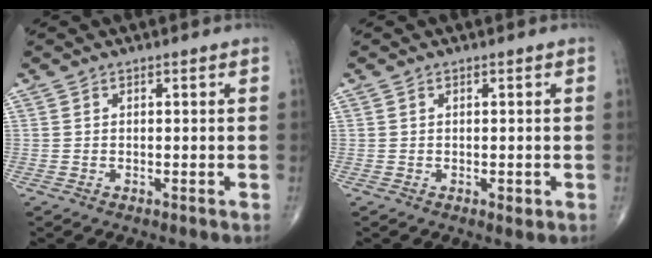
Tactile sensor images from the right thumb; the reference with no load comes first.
{"total": 1.5, "force": [-0.2, 0.8, 1.2], "torque": [-0.015, -0.003, -0.001]}